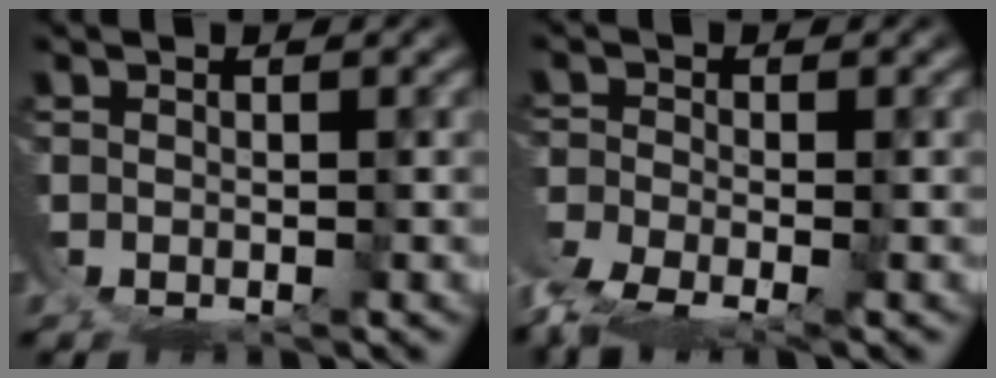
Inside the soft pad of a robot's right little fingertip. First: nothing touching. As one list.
[{"total": 3.5, "force": [-2.7, 0.8, 2.1], "torque": [-0.036, -0.020, -0.047]}]